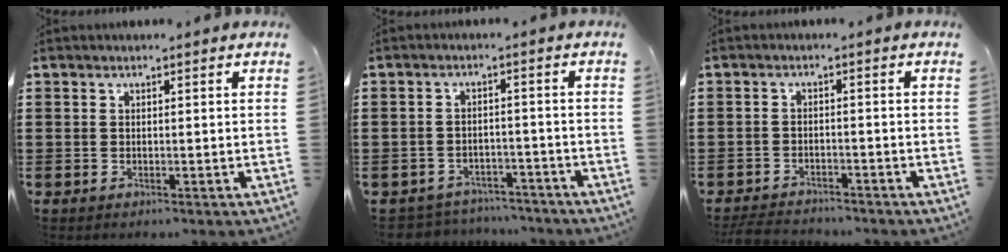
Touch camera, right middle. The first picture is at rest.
{"total": 3.5, "force": [-3.4, 0.5, -0.3], "torque": [-0.004, -0.002, -0.074]}
{"total": 2.9, "force": [-2.9, 0.4, 0.2], "torque": [-0.009, -0.001, -0.061]}